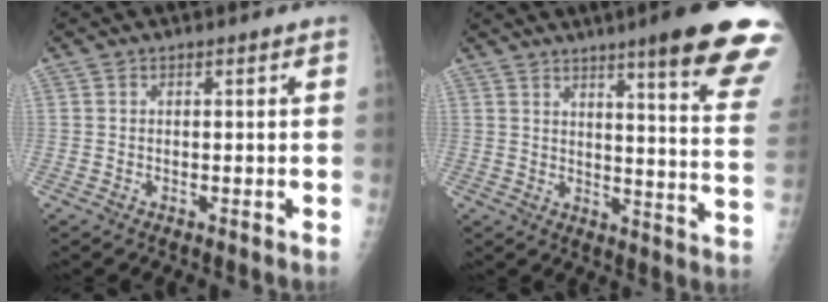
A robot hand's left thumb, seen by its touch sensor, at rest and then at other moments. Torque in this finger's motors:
{"motor_torque": [3.03, 1.72, 1.65, -1.12, 0.49]}